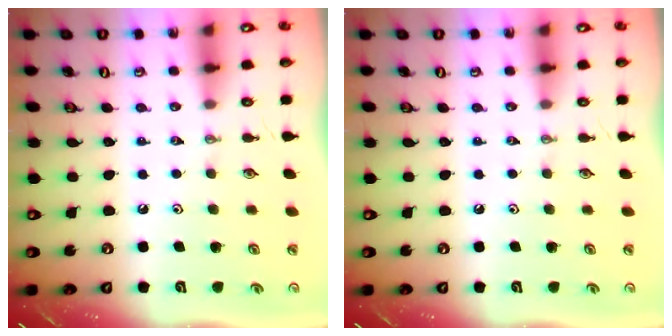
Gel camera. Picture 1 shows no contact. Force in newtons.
{"total": 0.0}